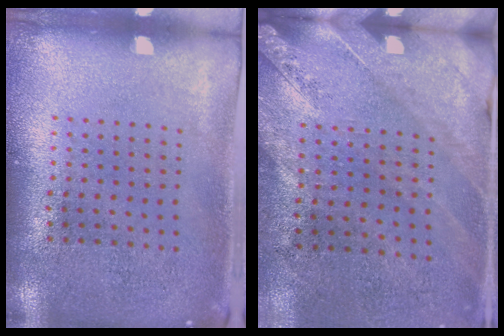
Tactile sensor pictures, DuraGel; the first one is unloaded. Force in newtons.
{"total": 2.5, "press": 2.0, "slide": 1.5}